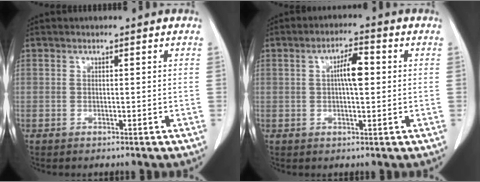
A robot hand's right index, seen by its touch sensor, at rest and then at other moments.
{"total": 4.9, "force": [0.7, 1.2, 4.8], "torque": [-0.085, 0.010, 0.009]}